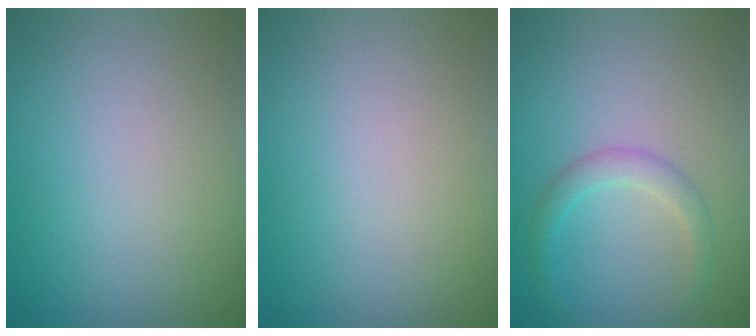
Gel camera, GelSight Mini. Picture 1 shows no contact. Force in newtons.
{"total": 0.0}
{"total": 2.1, "press": 2.1, "slide": 0.1}